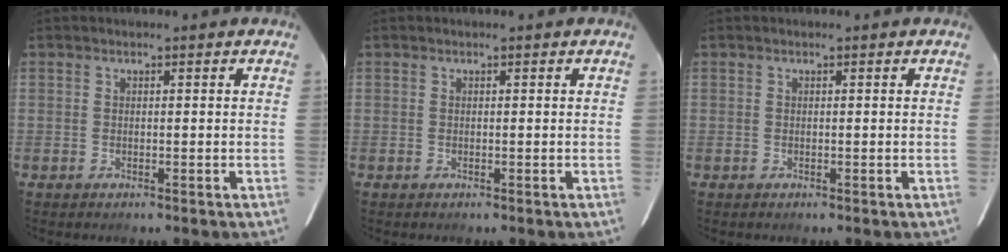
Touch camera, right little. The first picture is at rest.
{"total": 0.0}
{"total": 0.0}